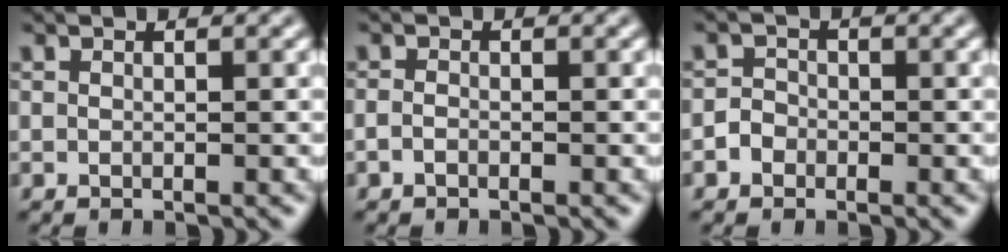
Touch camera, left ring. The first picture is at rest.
{"total": 0.7, "force": [-0.4, 0.4, 0.4], "torque": [-0.008, -0.002, -0.010]}
{"total": 1.4, "force": [-0.7, 1.2, 0.3], "torque": [0.004, 0.002, -0.018]}